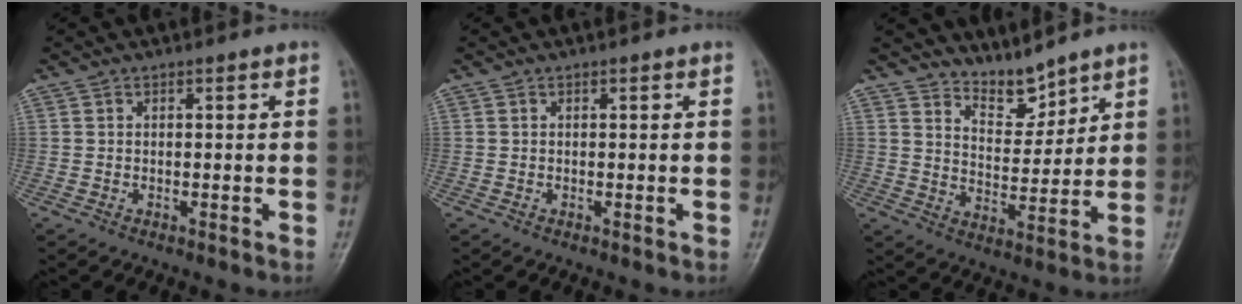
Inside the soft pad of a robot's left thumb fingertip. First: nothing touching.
{"total": 0.0}
{"total": 6.2, "force": [5.8, 2.0, 1.1], "torque": [0.004, -0.058, 0.115]}